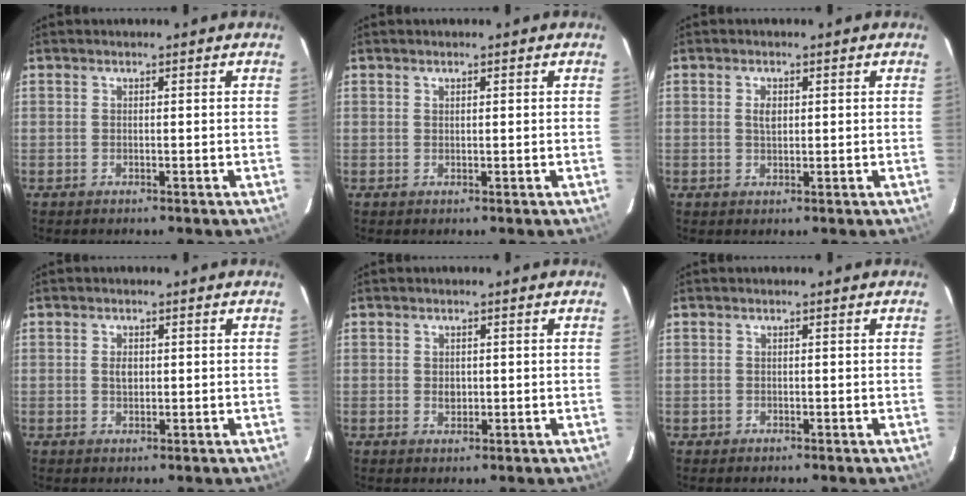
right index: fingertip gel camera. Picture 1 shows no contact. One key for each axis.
{"total": 0.5, "fx": 0.3, "fy": 0.2, "fz": 0.4, "tx": -0.007, "ty": 0.002, "tz": 0.007}
{"total": 2.1, "fx": 0.5, "fy": 1.3, "fz": 1.6, "tx": -0.028, "ty": 0.003, "tz": 0.009}
{"total": 1.9, "fx": 0.2, "fy": 1.3, "fz": 1.4, "tx": -0.023, "ty": 0.003, "tz": 0.004}
{"total": 1.9, "fx": 0.0, "fy": 1.5, "fz": 1.1, "tx": -0.016, "ty": 0.001, "tz": 0.001}
{"total": 0.8, "fx": -0.2, "fy": 0.7, "fz": -0.1, "tx": 0.002, "ty": 0.003, "tz": 0.000}